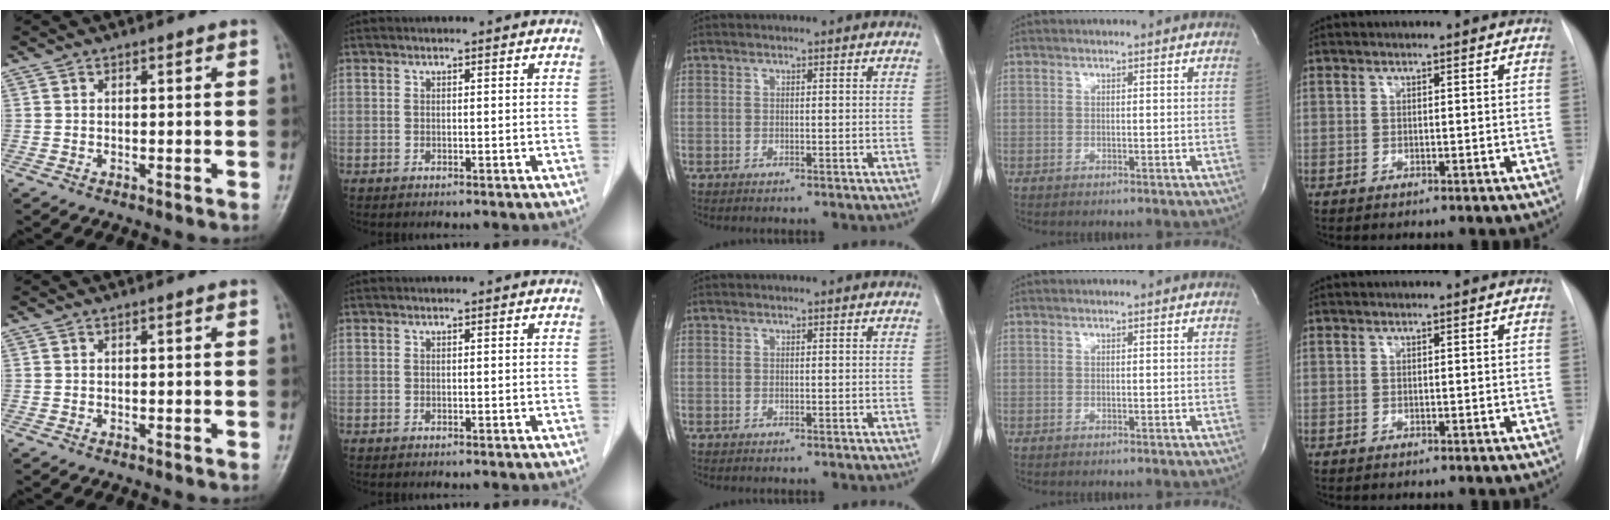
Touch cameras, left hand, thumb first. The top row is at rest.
{}